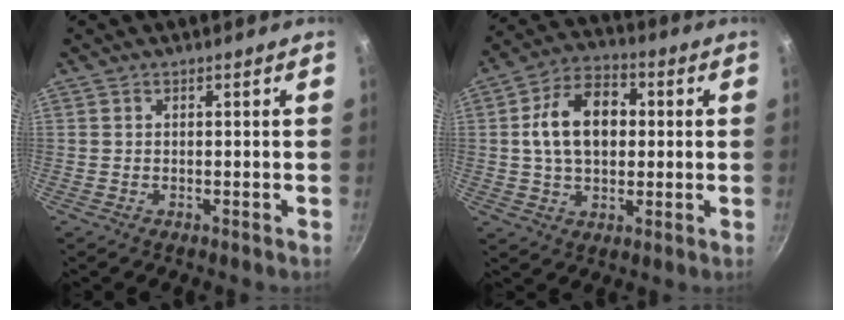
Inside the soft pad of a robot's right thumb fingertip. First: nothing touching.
{"total": 13.4, "force": [1.6, 9.2, 9.7], "torque": [-0.134, 0.020, 0.015]}